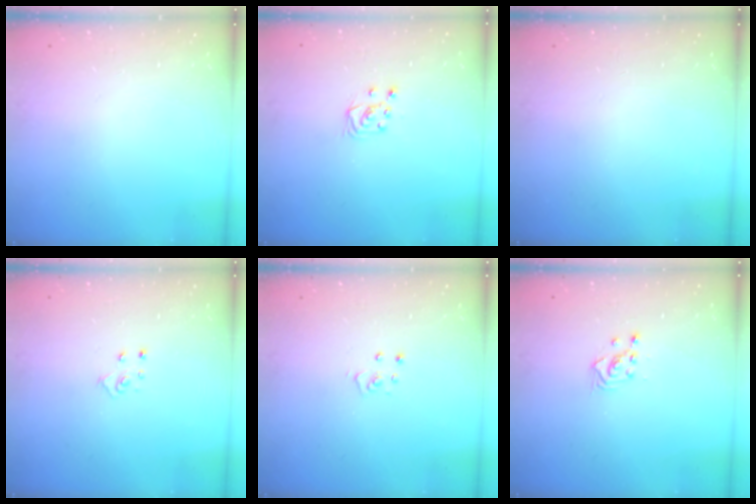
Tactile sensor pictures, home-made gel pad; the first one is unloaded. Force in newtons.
{"total": 5.2, "press": 5.2, "slide": 0.4}
{"total": 0.0}
{"total": 4.7, "press": 4.7, "slide": 0.4}
{"total": 3.9, "press": 3.9, "slide": 0.2}
{"total": 2.3, "press": 2.3, "slide": 0.3}